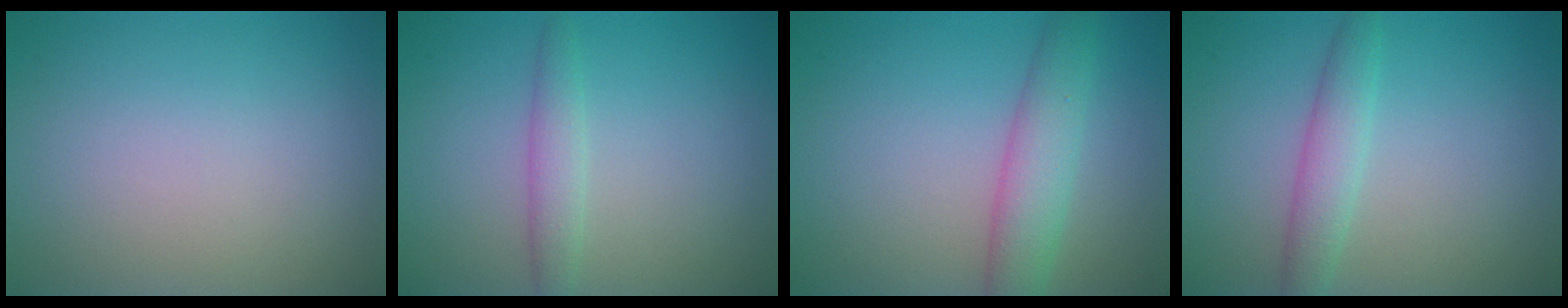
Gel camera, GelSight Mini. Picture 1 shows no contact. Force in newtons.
{"total": 1.9, "press": 1.9, "slide": 0.1}
{"total": 4.1, "press": 4.1, "slide": 0.1}
{"total": 2.7, "press": 2.7, "slide": 0.2}